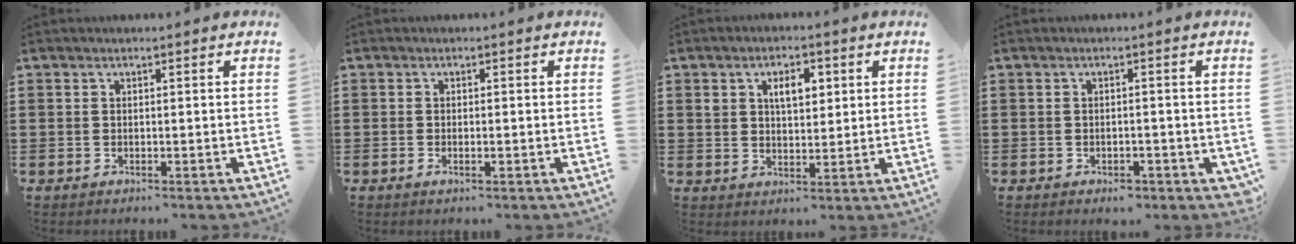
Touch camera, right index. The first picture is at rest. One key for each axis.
{"total": 0.8, "fx": -0.2, "fy": 0.2, "fz": 0.8, "tx": -0.015, "ty": -0.005, "tz": -0.003}
{"total": 4.5, "fx": 1.7, "fy": 2.7, "fz": 3.2, "tx": -0.057, "ty": 0.008, "tz": 0.024}
{"total": 1.7, "fx": -1.0, "fy": 1.0, "fz": 0.9, "tx": -0.020, "ty": 0.001, "tz": -0.020}